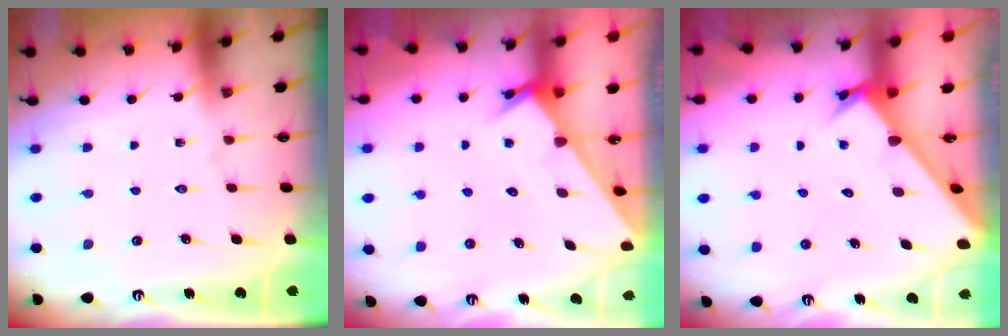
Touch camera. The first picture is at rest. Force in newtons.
{"total": 2.4, "press": 2.4, "slide": 0.1}
{"total": 2.7, "press": 2.7, "slide": 0.3}